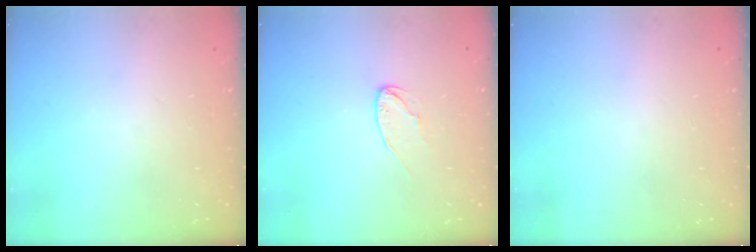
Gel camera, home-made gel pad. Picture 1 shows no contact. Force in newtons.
{"total": 5.2, "press": 5.2, "slide": 0.4}
{"total": 0.0}